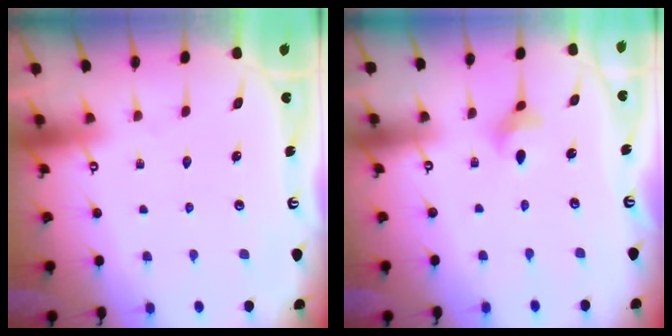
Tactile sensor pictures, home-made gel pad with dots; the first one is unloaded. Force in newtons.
{"total": 3.8, "press": 3.7, "slide": 0.4}